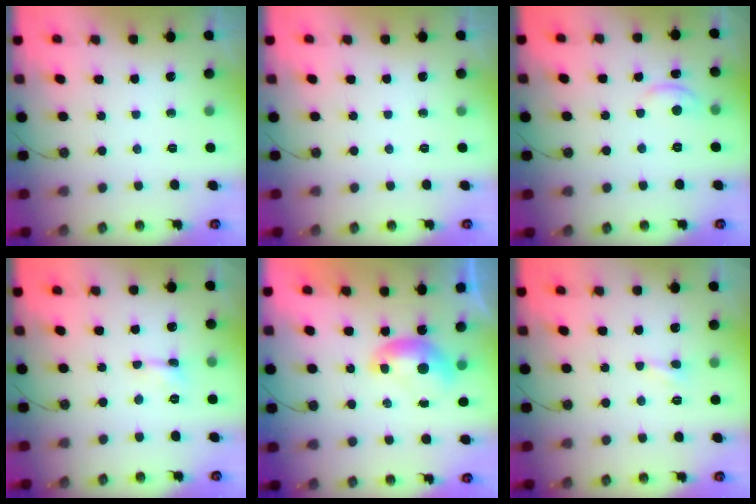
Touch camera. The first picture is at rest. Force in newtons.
{"total": 0.0}
{"total": 1.2, "press": 1.1, "slide": 0.5}
{"total": 1.0, "press": 1.0, "slide": 0.2}
{"total": 0.0}
{"total": 0.9, "press": 0.8, "slide": 0.4}